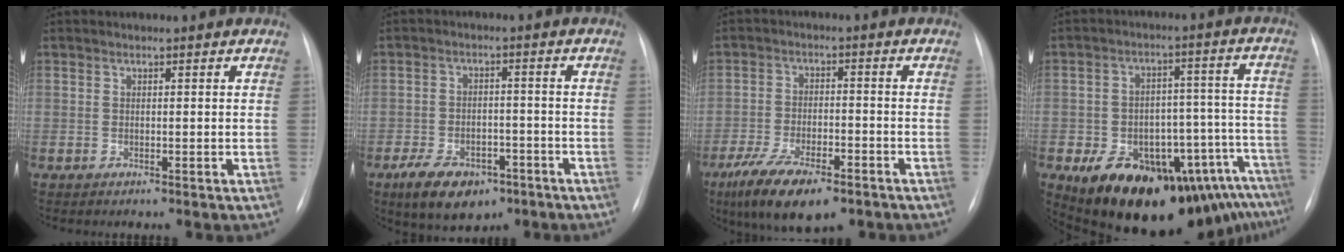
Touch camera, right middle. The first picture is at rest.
{"total": 9.8, "force": [-6.1, 5.4, 5.4], "torque": [-0.092, 0.001, -0.092]}
{"total": 11.8, "force": [-7.8, 3.9, 7.9], "torque": [-0.141, -0.017, -0.130]}
{"total": 20.9, "force": [-13.8, 8.1, 13.4], "torque": [-0.115, 0.046, -0.176]}